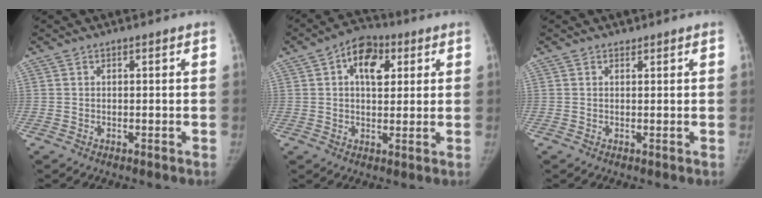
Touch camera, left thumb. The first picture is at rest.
{"total": 9.2, "force": [3.2, 5.7, 6.5], "torque": [-0.074, 0.003, 0.041]}
{"total": 0.7, "force": [0.6, 0.3, -0.1], "torque": [0.002, -0.005, 0.007]}